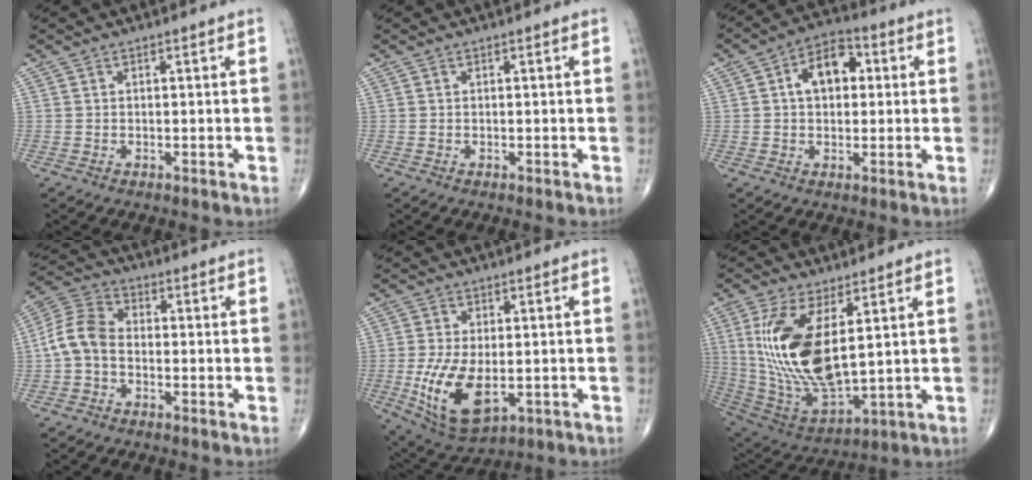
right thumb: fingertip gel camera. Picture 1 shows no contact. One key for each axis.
{"total": 0.0}
{"total": 9.2, "fx": 1.6, "fy": 5.9, "fz": 6.8, "tx": -0.091, "ty": 0.020, "tz": 0.018}
{"total": 7.8, "fx": -1.4, "fy": 5.4, "fz": 5.5, "tx": -0.105, "ty": 0.026, "tz": -0.042}
{"total": 12.3, "fx": -2.4, "fy": 6.4, "fz": 10.2, "tx": -0.194, "ty": -0.017, "tz": -0.027}
{"total": 19.2, "fx": 4.3, "fy": 8.2, "fz": 16.8, "tx": -0.343, "ty": -0.027, "tz": 0.100}